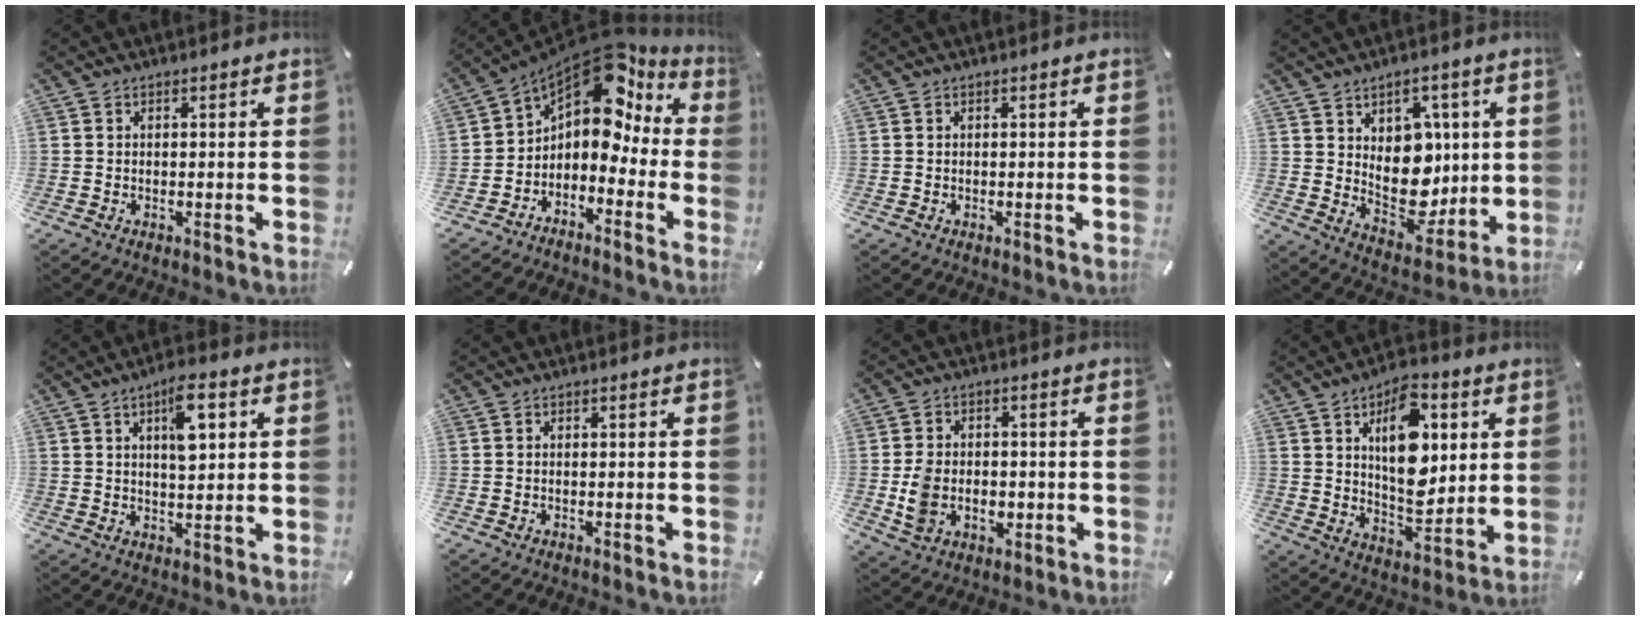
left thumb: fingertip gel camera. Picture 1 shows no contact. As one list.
[{"total": 12.1, "force": [6.9, 6.4, 7.6], "torque": [-0.135, -0.066, 0.113]}, {"total": 0.0}, {"total": 11.9, "force": [2.9, 9.9, 6.0], "torque": [-0.066, -0.037, 0.065]}, {"total": 8.6, "force": [3.6, 3.4, 7.0], "torque": [-0.096, -0.013, 0.052]}, {"total": 0.0}, {"total": 8.4, "force": [-1.5, 6.5, 5.1], "torque": [-0.100, 0.003, -0.027]}, {"total": 15.6, "force": [5.2, 9.1, 11.6], "torque": [-0.172, -0.019, 0.084]}]